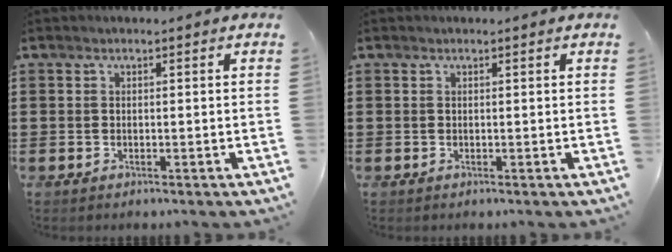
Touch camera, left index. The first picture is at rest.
{"total": 0.0}